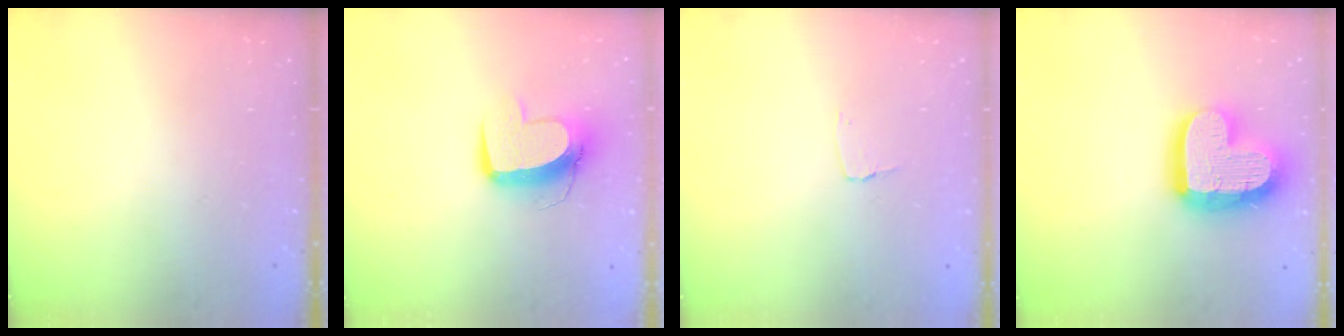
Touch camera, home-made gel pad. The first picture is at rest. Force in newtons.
{"total": 11.1, "press": 11.0, "slide": 1.4}
{"total": 2.6, "press": 2.6, "slide": 0.2}
{"total": 19.6, "press": 19.6, "slide": 1.5}